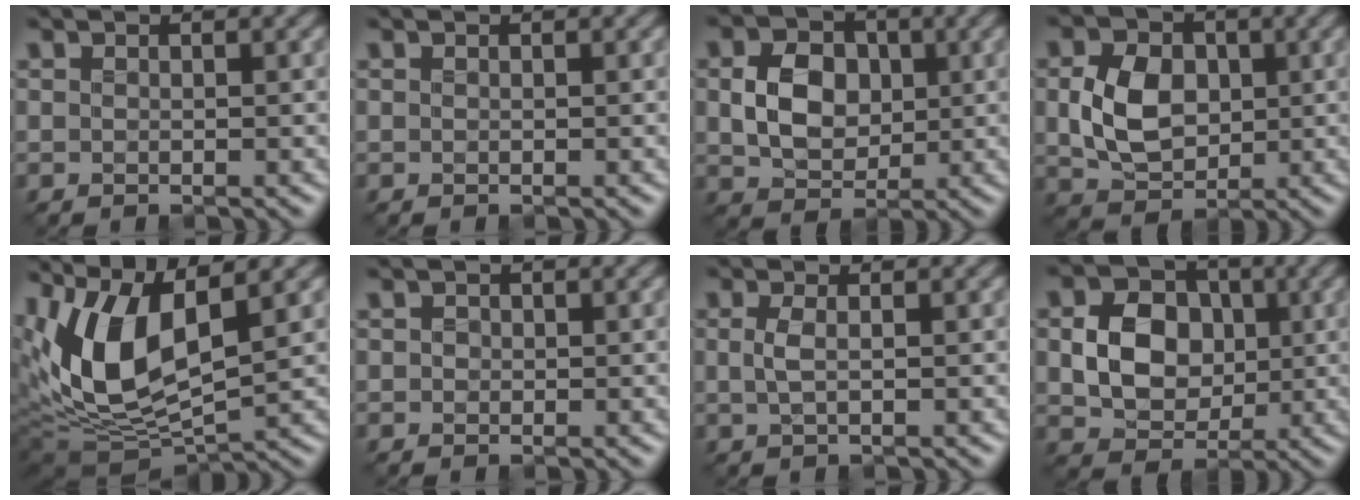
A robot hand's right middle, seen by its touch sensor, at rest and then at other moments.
{"total": 0.0}
{"total": 5.0, "force": [-0.1, 3.8, 3.2], "torque": [-0.066, -0.001, -0.008]}
{"total": 5.4, "force": [-0.3, 4.1, 3.5], "torque": [-0.074, -0.004, -0.007]}
{"total": 9.8, "force": [2.0, 4.4, 8.6], "torque": [-0.177, -0.002, 0.034]}
{"total": 1.1, "force": [0.2, 0.9, 0.5], "torque": [-0.010, 0.007, -0.001]}
{"total": 1.2, "force": [-0.4, 0.2, 1.1], "torque": [-0.029, -0.001, -0.008]}
{"total": 6.0, "force": [-0.3, 4.8, 3.6], "torque": [-0.060, 0.005, -0.014]}